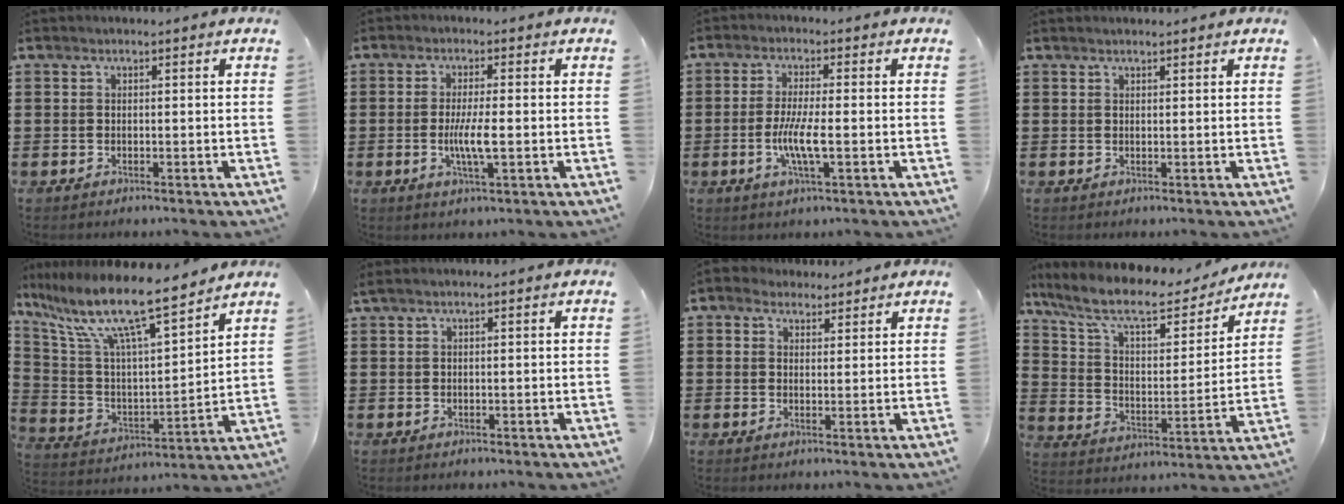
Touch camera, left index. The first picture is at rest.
{"total": 5.0, "force": [-0.7, 0.7, 4.9], "torque": [-0.099, -0.006, -0.018]}
{"total": 5.8, "force": [-1.1, 0.9, 5.6], "torque": [-0.117, -0.009, -0.027]}
{"total": 0.8, "force": [0.7, 0.1, 0.4], "torque": [-0.008, 0.001, 0.014]}
{"total": 12.2, "force": [9.5, 1.1, 7.7], "torque": [-0.183, -0.060, 0.158]}
{"total": 0.5, "force": [0.1, 0.0, 0.5], "torque": [-0.008, -0.002, 0.002]}
{"total": 2.4, "force": [1.9, 1.4, 0.3], "torque": [-0.014, 0.008, 0.035]}
{"total": 10.1, "force": [8.2, 2.3, 5.5], "torque": [-0.139, -0.044, 0.139]}